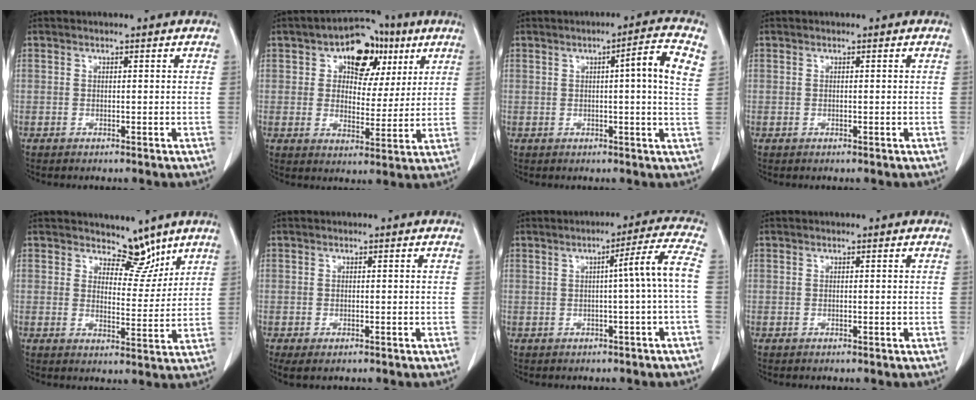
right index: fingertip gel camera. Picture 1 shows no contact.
{"total": 13.0, "force": [5.6, 8.3, 8.3], "torque": [-0.117, 0.034, 0.091]}
{"total": 7.5, "force": [2.2, 0.1, 7.1], "torque": [-0.098, 0.009, 0.025]}
{"total": 0.0}
{"total": 6.4, "force": [5.1, 3.3, 1.9], "torque": [-0.015, -0.005, 0.086]}
{"total": 3.5, "force": [-1.9, 1.6, 2.5], "torque": [-0.053, -0.009, -0.030]}
{"total": 6.8, "force": [-0.4, -1.1, 6.7], "torque": [-0.095, 0.014, -0.003]}
{"total": 0.0}